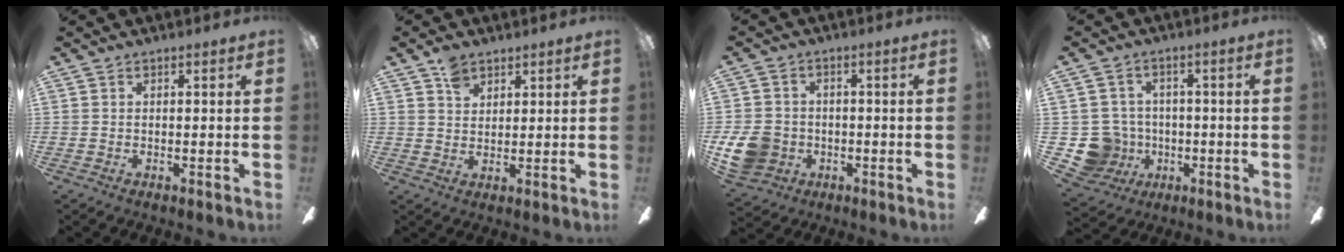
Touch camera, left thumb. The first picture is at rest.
{"total": 4.4, "force": [3.2, 2.7, 1.5], "torque": [-0.021, -0.008, 0.059]}
{"total": 10.0, "force": [-2.6, 8.5, 4.5], "torque": [-0.097, 0.023, -0.043]}
{"total": 9.3, "force": [-2.0, 8.9, 1.9], "torque": [-0.087, 0.018, -0.027]}